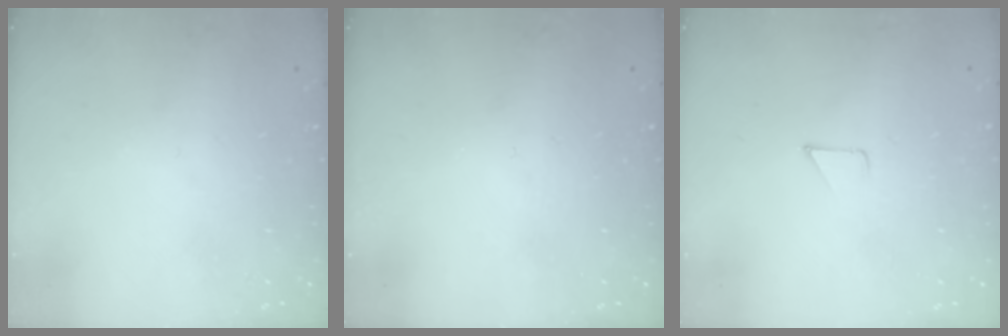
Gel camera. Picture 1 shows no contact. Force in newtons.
{"total": 0.0}
{"total": 2.9, "press": 2.8, "slide": 0.3}